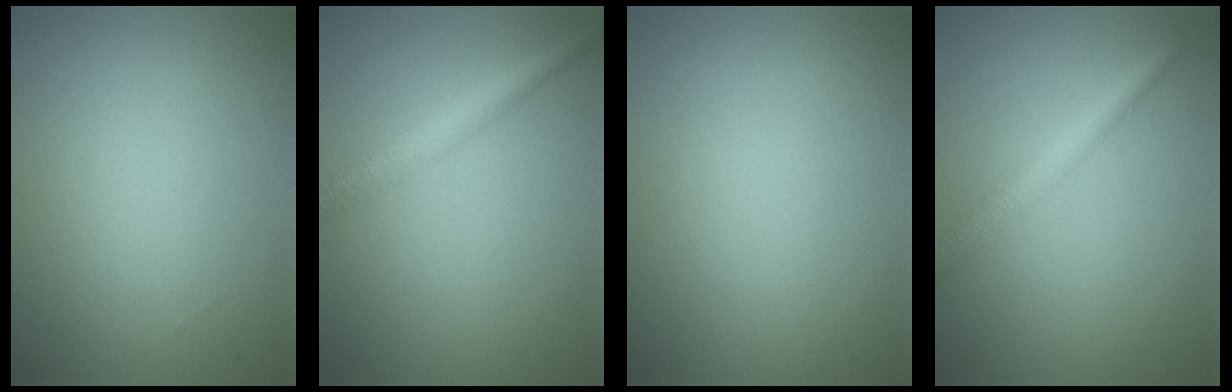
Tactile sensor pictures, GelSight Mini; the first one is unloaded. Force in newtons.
{"total": 2.9, "press": 2.9, "slide": 0.1}
{"total": 0.0}
{"total": 2.8, "press": 2.8, "slide": 0.0}